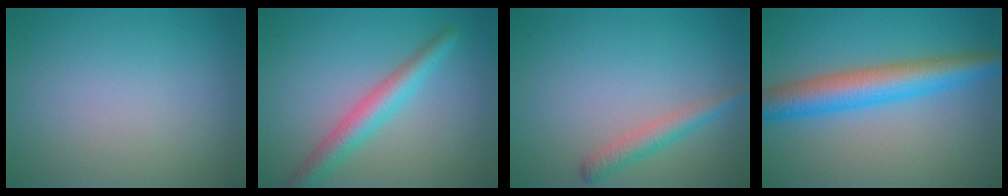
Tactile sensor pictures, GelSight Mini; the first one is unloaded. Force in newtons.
{"total": 3.7, "press": 3.7, "slide": 0.1}
{"total": 2.2, "press": 2.2, "slide": 0.1}
{"total": 6.3, "press": 6.3, "slide": 0.1}